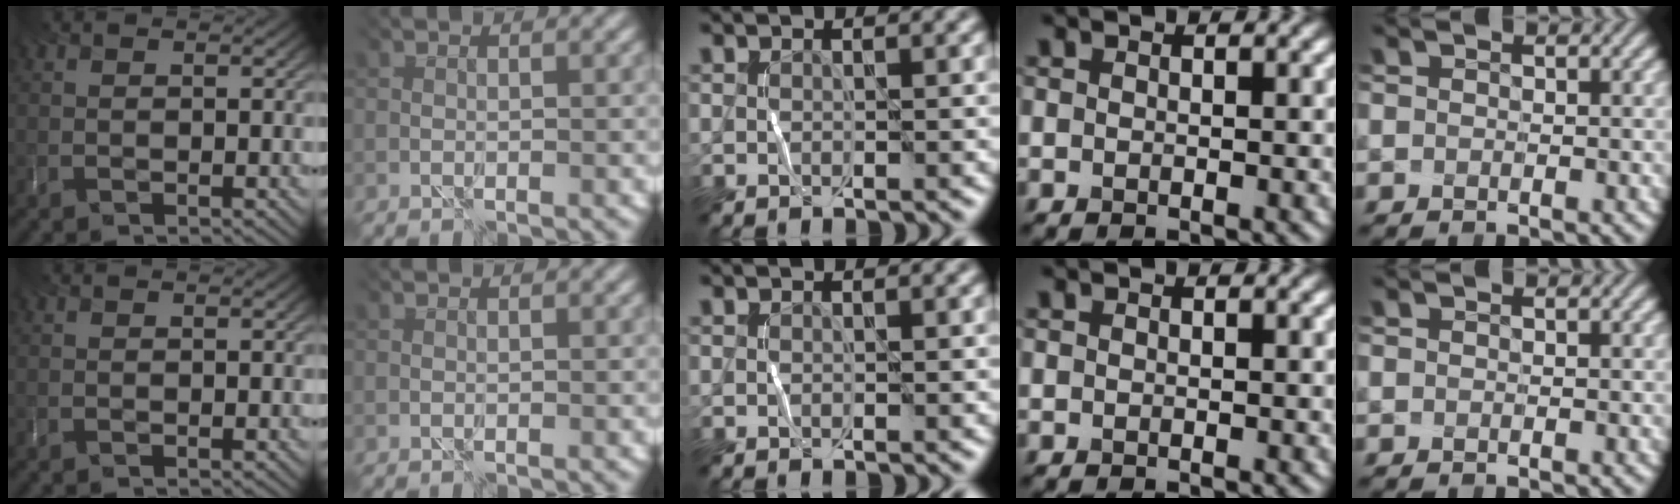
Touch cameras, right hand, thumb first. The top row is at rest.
{}